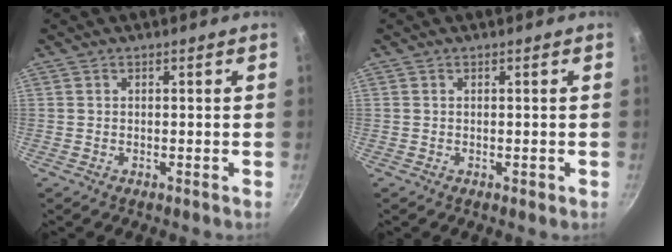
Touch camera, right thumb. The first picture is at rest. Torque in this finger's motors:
{"motor_torque": [0.13, 0.02, 0.28, -0.23, 0.00]}